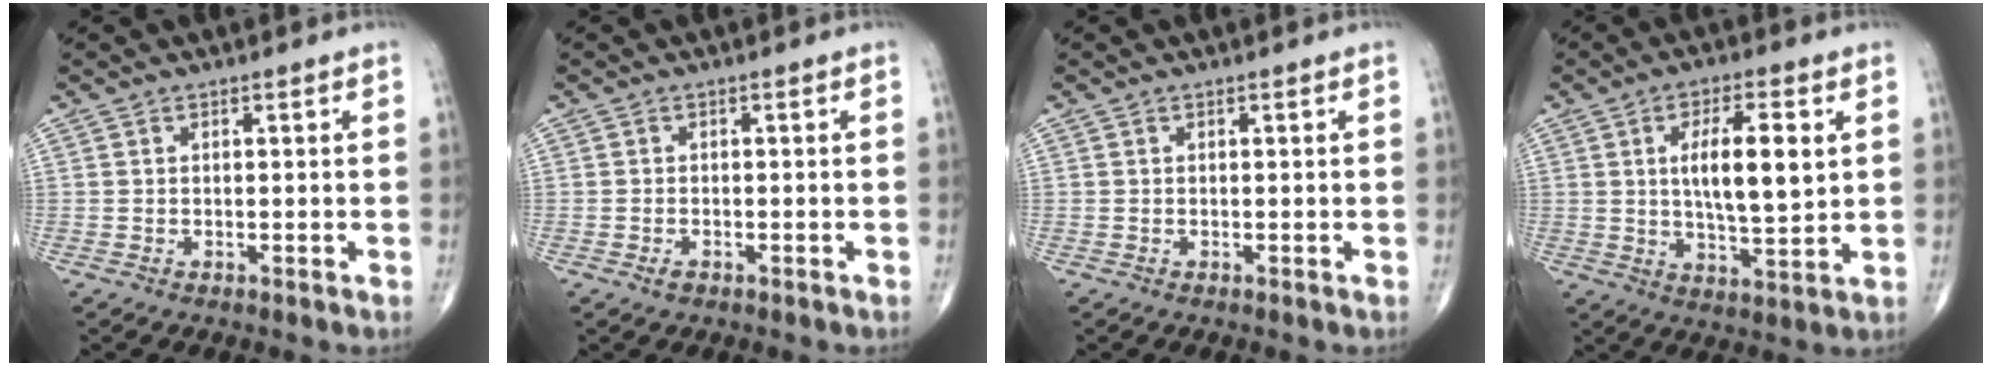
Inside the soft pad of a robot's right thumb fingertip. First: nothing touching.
{"total": 1.4, "force": [-0.8, 0.8, 0.8], "torque": [-0.016, 0.001, -0.013]}
{"total": 0.0}
{"total": 11.6, "force": [2.5, 3.8, 10.6], "torque": [-0.169, -0.013, 0.045]}